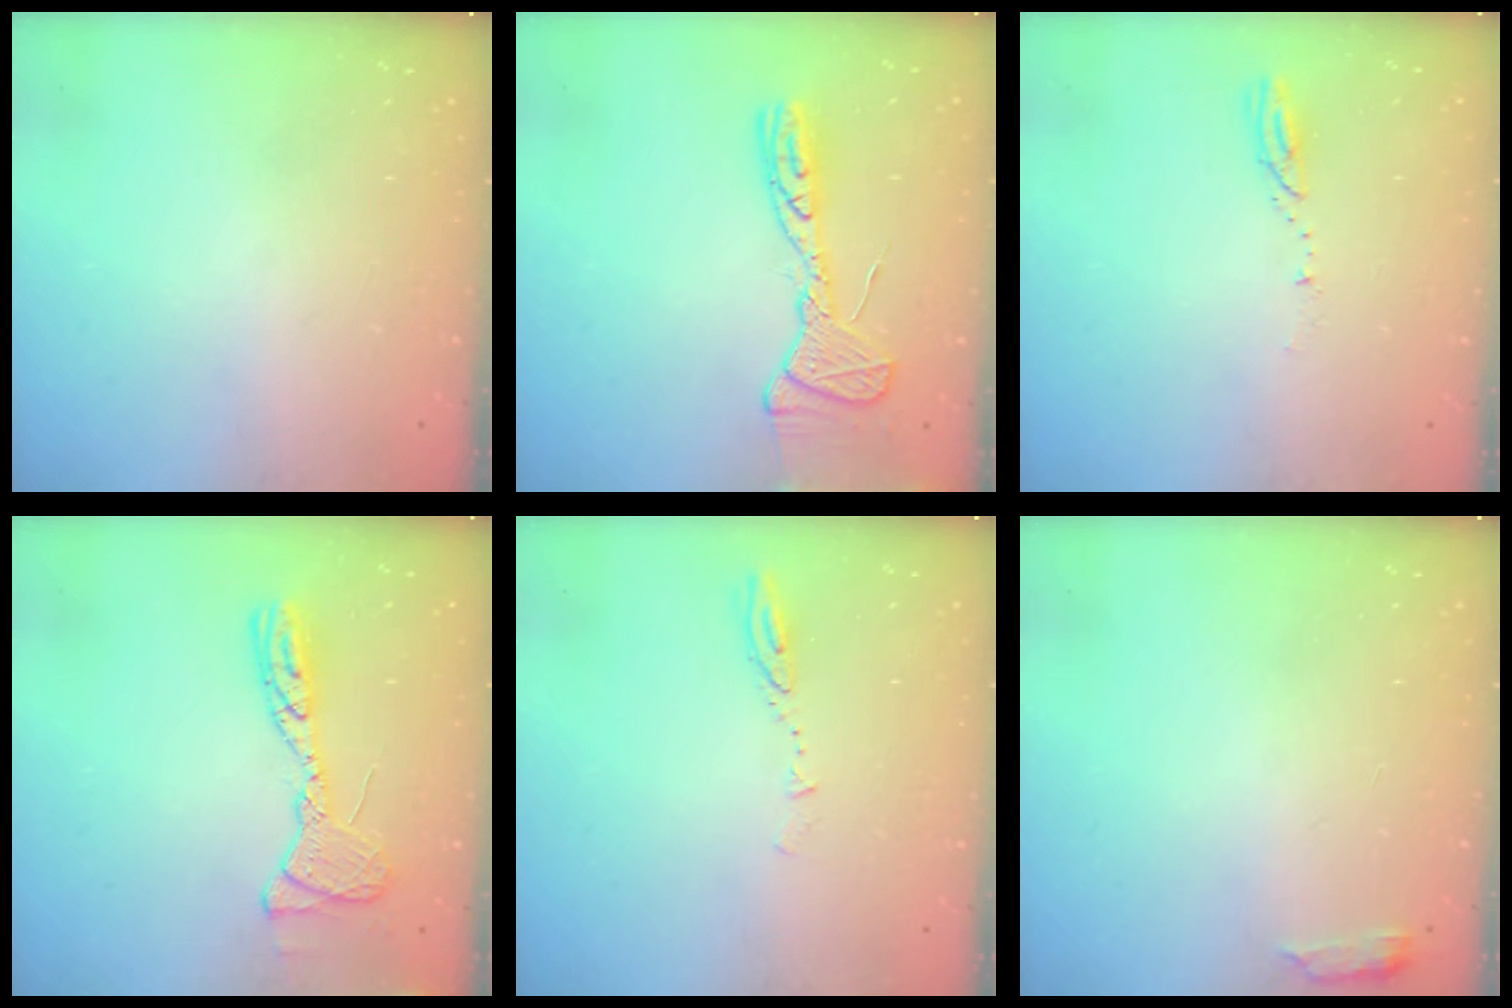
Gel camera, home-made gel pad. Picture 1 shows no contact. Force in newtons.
{"total": 14.0, "press": 14.0, "slide": 1.3}
{"total": 3.7, "press": 3.7, "slide": 0.3}
{"total": 13.7, "press": 13.7, "slide": 1.5}
{"total": 4.9, "press": 4.8, "slide": 0.6}
{"total": 2.9, "press": 2.9, "slide": 0.5}